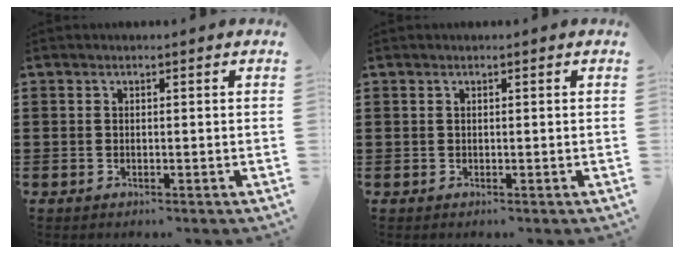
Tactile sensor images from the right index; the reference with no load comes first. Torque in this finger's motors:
{"motor_torque": [-1.09, 1.05, -0.60, -0.21]}